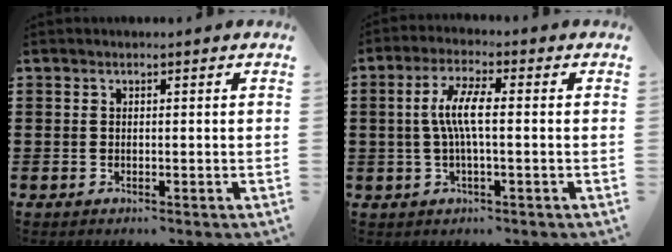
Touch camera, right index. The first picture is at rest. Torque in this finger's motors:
{"motor_torque": [1.57, 0.57, 0.65, 0.18]}